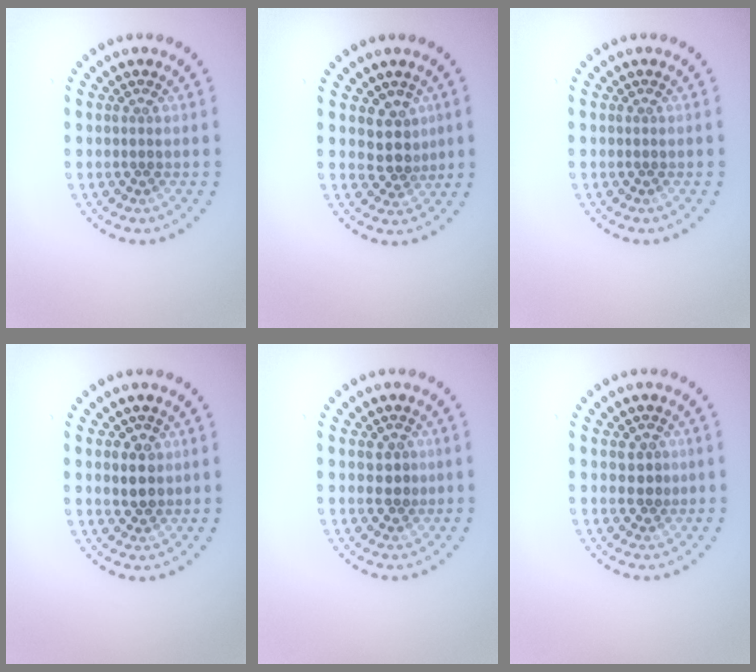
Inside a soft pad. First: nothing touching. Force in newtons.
{"total": 2.6, "press": 2.1, "slide": 1.6}
{"total": 0.0}
{"total": 2.5, "press": 2.4, "slide": 0.6}
{"total": 1.9, "press": 1.8, "slide": 0.5}
{"total": 1.9, "press": 1.8, "slide": 0.5}